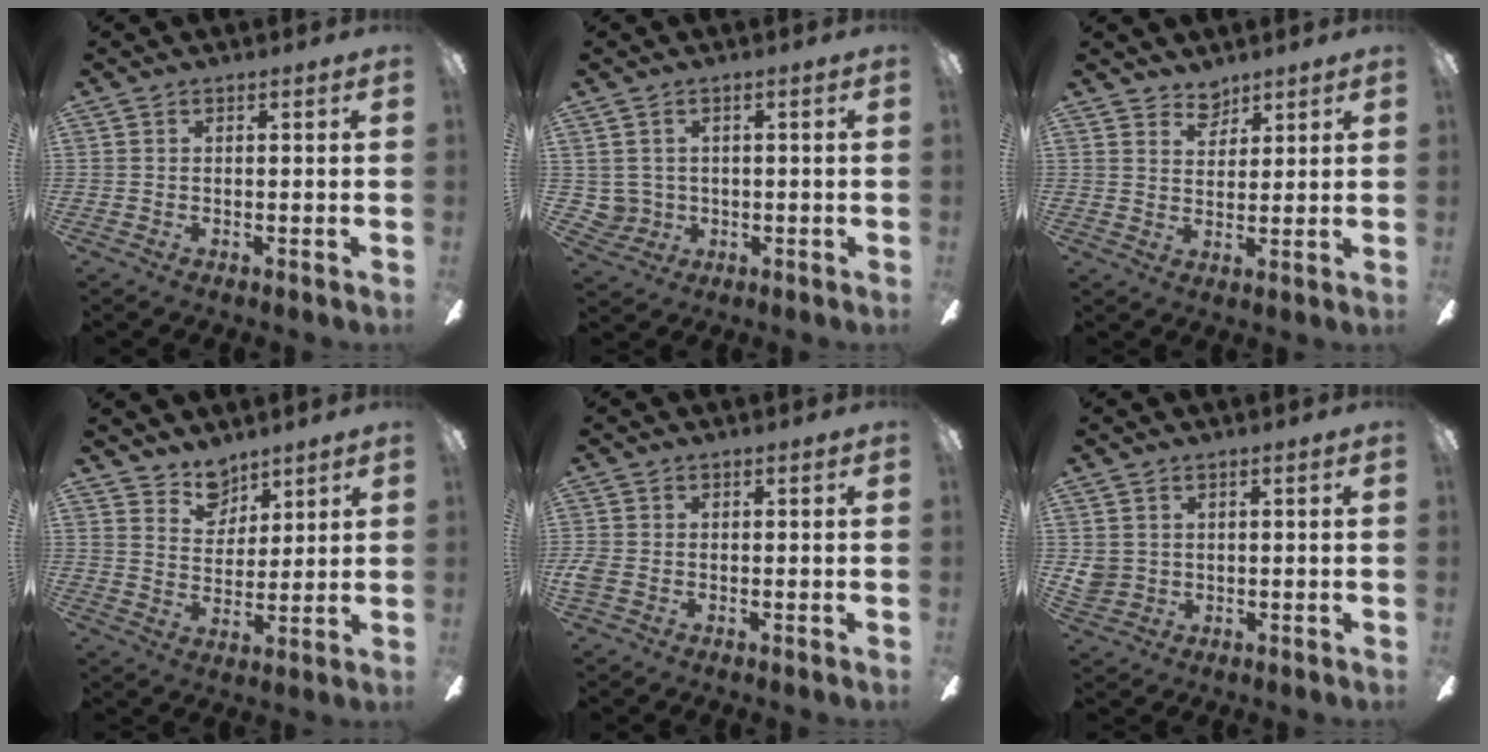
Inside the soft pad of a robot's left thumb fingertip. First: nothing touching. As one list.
[{"total": 3.9, "force": [1.2, 3.7, 0.3], "torque": [-0.026, 0.002, 0.024]}, {"total": 4.8, "force": [4.2, 2.4, 0.3], "torque": [-0.004, -0.023, 0.077]}, {"total": 7.3, "force": [6.0, 4.1, 0.5], "torque": [-0.014, -0.039, 0.114]}, {"total": 2.4, "force": [-0.5, 1.8, 1.5], "torque": [-0.039, 0.001, -0.013]}, {"total": 3.7, "force": [1.3, 3.5, 0.6], "torque": [-0.011, 0.004, 0.027]}]